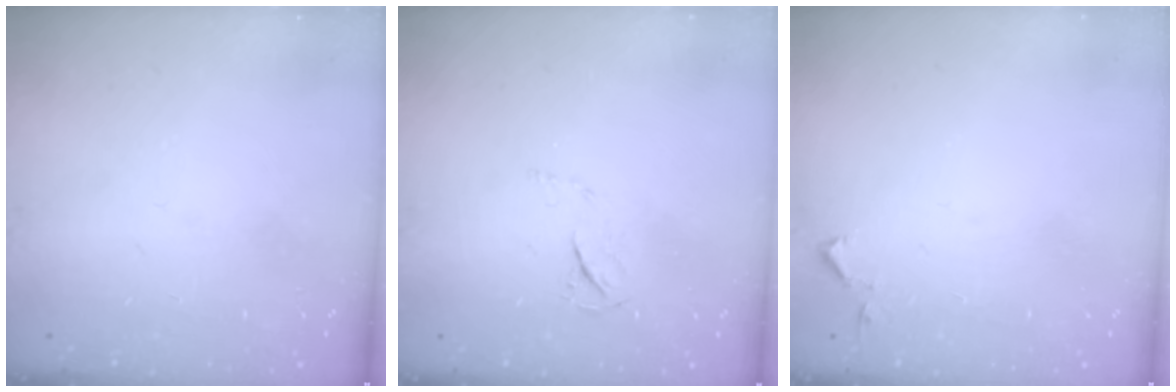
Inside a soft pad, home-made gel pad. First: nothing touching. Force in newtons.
{"total": 3.8, "press": 3.8, "slide": 0.5}
{"total": 3.1, "press": 3.1, "slide": 0.6}